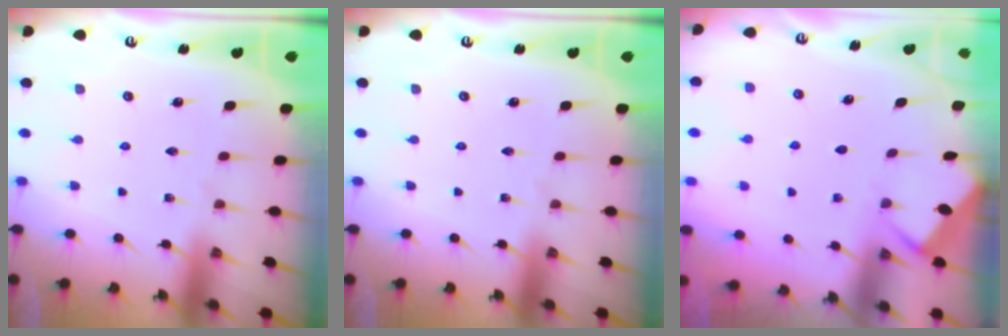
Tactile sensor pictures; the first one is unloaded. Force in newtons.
{"total": 0.0}
{"total": 2.5, "press": 2.5, "slide": 0.4}